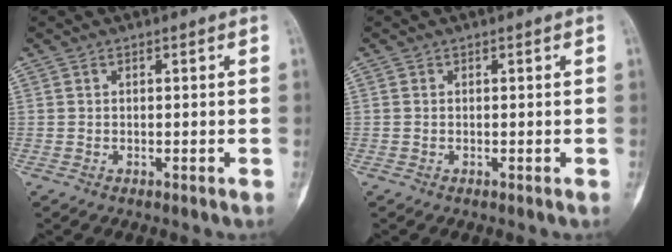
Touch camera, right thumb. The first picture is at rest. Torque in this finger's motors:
{"motor_torque": [-0.46, 0.00, 0.66, 0.63, 0.03]}